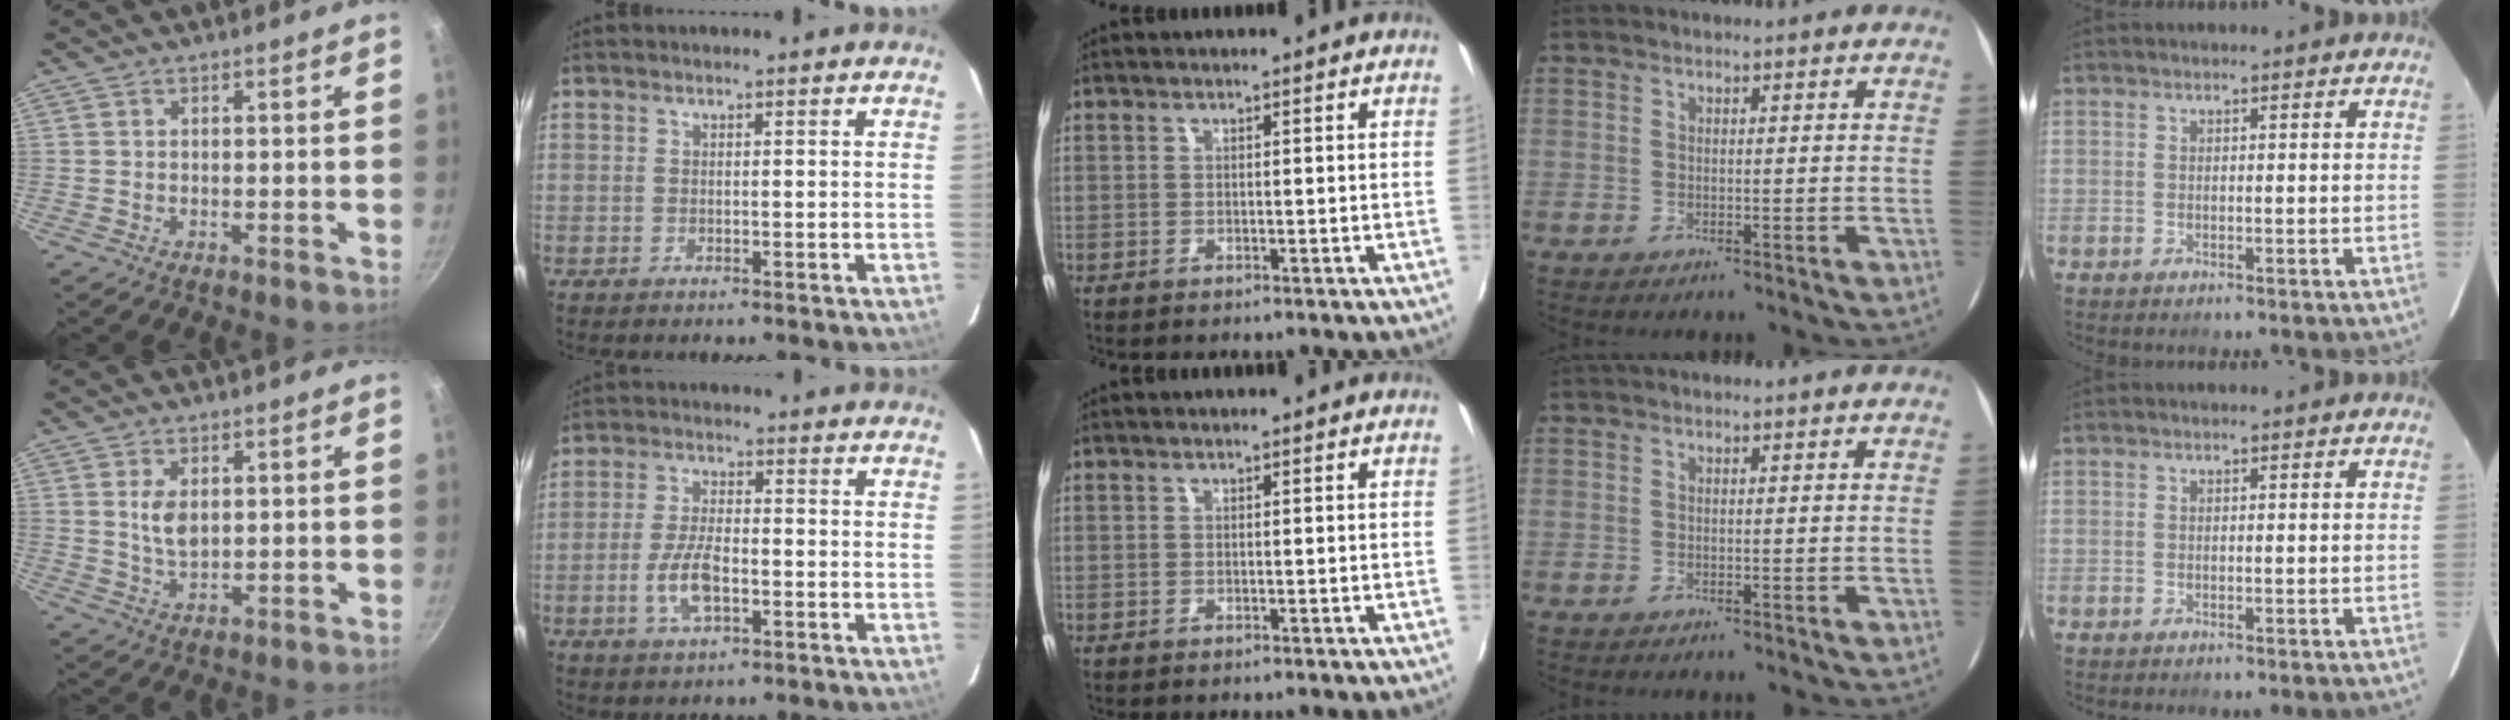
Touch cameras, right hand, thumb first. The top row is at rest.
{"thumb": {"total": 4.9, "force": [1.1, 3.0, 3.8], "torque": [-0.065, -0.012, 0.023]}, "index": {"total": 7.5, "force": [-2.6, 3.1, 6.4], "torque": [-0.135, -0.001, -0.048]}}